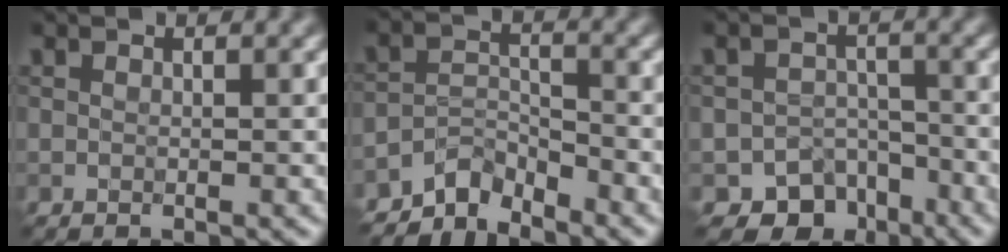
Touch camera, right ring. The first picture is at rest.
{"total": 3.2, "force": [-3.0, 0.8, 0.6], "torque": [-0.005, 0.007, -0.067]}
{"total": 6.3, "force": [-4.5, 4.2, 1.3], "torque": [0.014, -0.006, -0.055]}